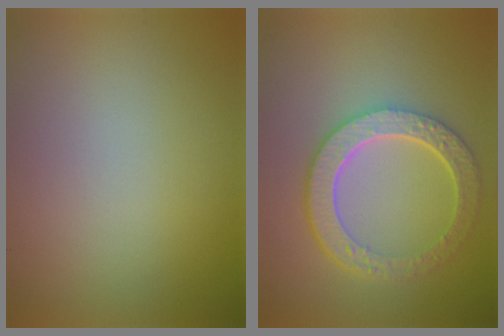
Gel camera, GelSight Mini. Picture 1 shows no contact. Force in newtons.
{"total": 6.0, "press": 4.4, "slide": 4.1}